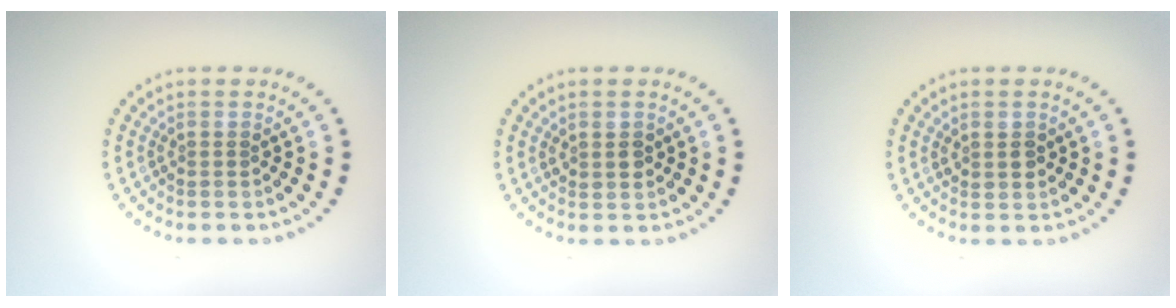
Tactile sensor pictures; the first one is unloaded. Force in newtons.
{"total": 1.4, "press": 1.4, "slide": 0.4}
{"total": 1.4, "press": 1.4, "slide": 0.4}